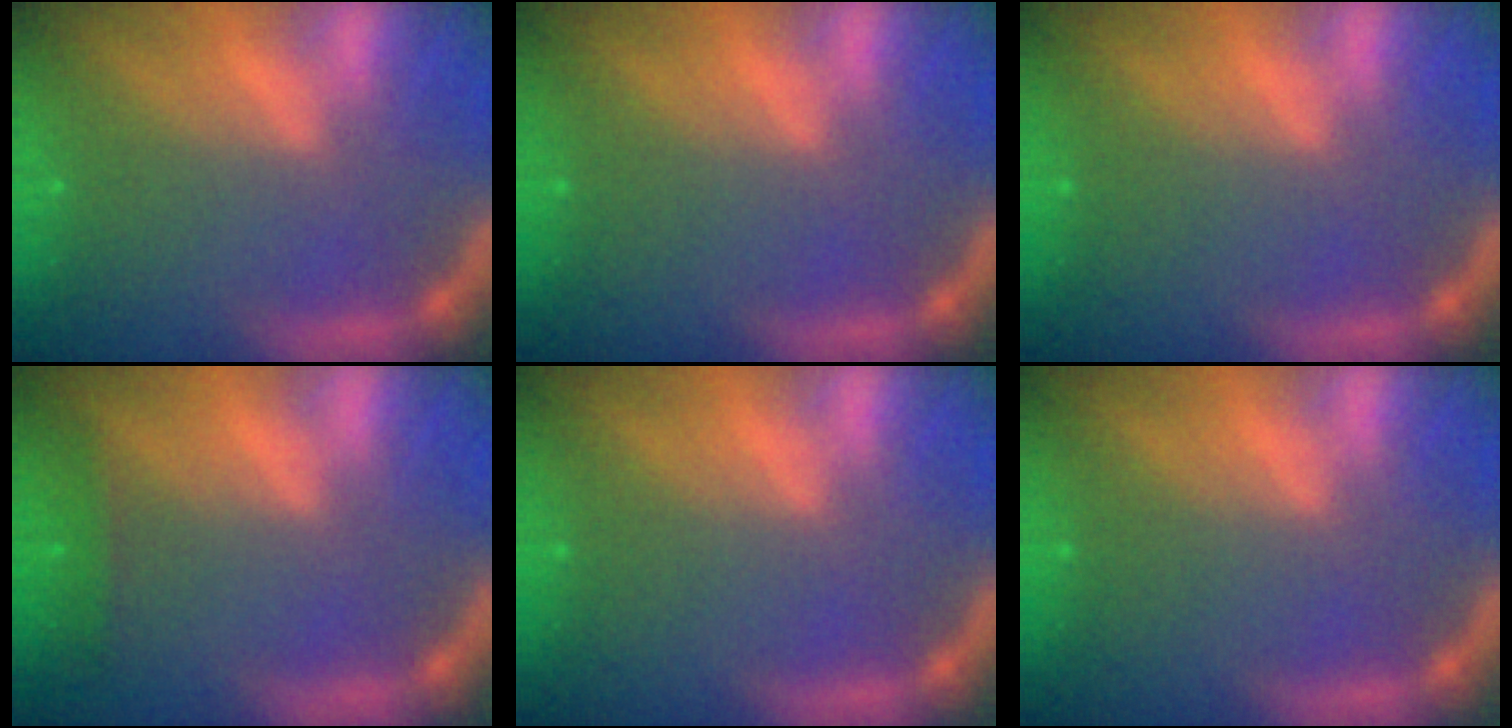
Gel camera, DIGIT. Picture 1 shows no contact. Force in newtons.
{"total": 0.0}
{"total": 0.0}
{"total": 1.4}
{"total": 0.0}
{"total": 0.0}